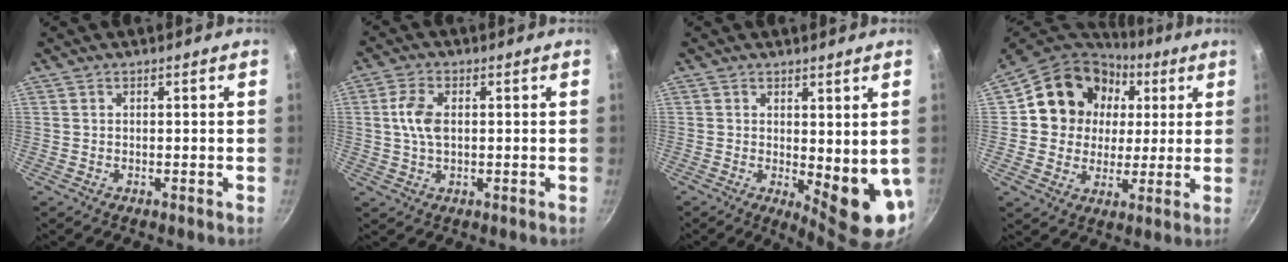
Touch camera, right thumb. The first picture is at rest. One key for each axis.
{"total": 5.7, "fx": 0.7, "fy": 3.4, "fz": 4.6, "tx": -0.087, "ty": 0.008, "tz": 0.010}
{"total": 9.1, "fx": 0.4, "fy": 3.4, "fz": 8.4, "tx": -0.096, "ty": -0.024, "tz": 0.014}
{"total": 16.8, "fx": 4.1, "fy": 14.8, "fz": 6.9, "tx": -0.102, "ty": 0.011, "tz": 0.061}